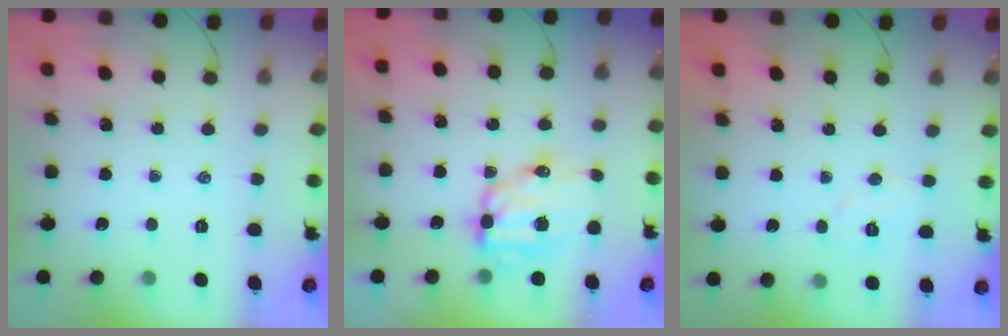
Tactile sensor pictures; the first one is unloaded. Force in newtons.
{"total": 9.3, "press": 9.1, "slide": 2.1}
{"total": 5.0, "press": 4.9, "slide": 1.1}